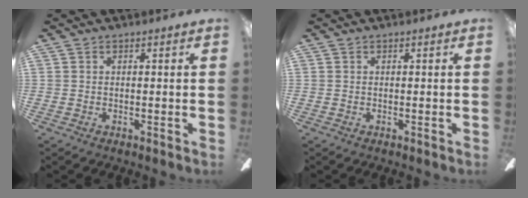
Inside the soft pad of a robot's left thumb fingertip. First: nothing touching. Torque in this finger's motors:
{"motor_torque": [-0.12, 0.12, -0.09, 0.27, 0.00]}